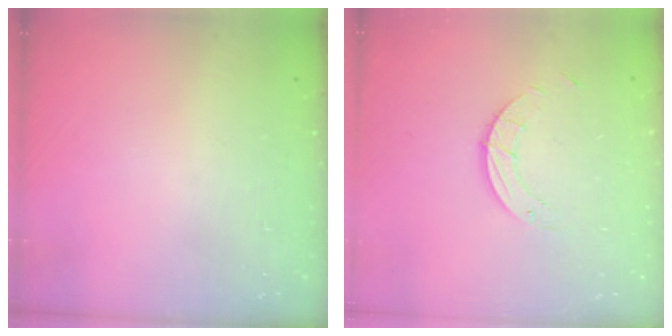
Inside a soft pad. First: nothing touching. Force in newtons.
{"total": 4.3, "press": 4.3, "slide": 0.3}